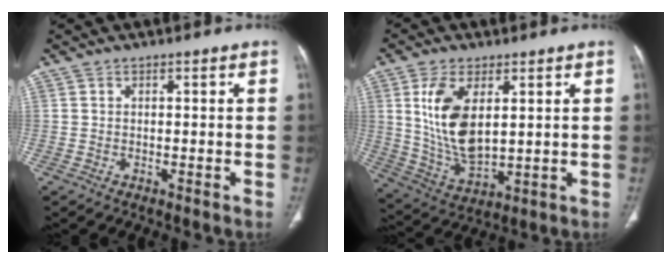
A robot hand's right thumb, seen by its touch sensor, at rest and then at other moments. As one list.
[{"total": 13.0, "force": [3.6, 6.5, 10.6], "torque": [-0.204, -0.024, 0.082]}]